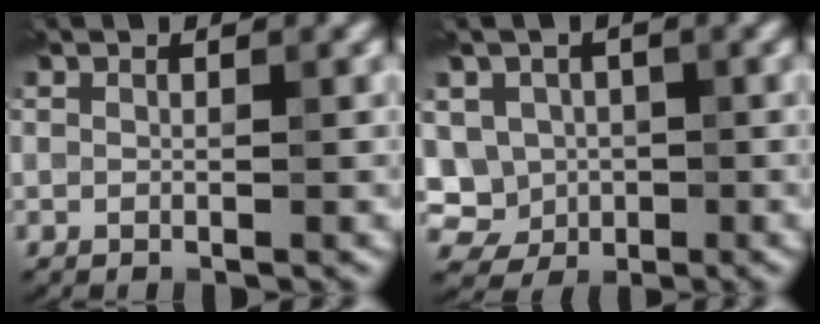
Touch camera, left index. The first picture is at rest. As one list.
[{"total": 5.8, "force": [-0.1, 5.4, 2.0], "torque": [-0.036, 0.021, -0.020]}]